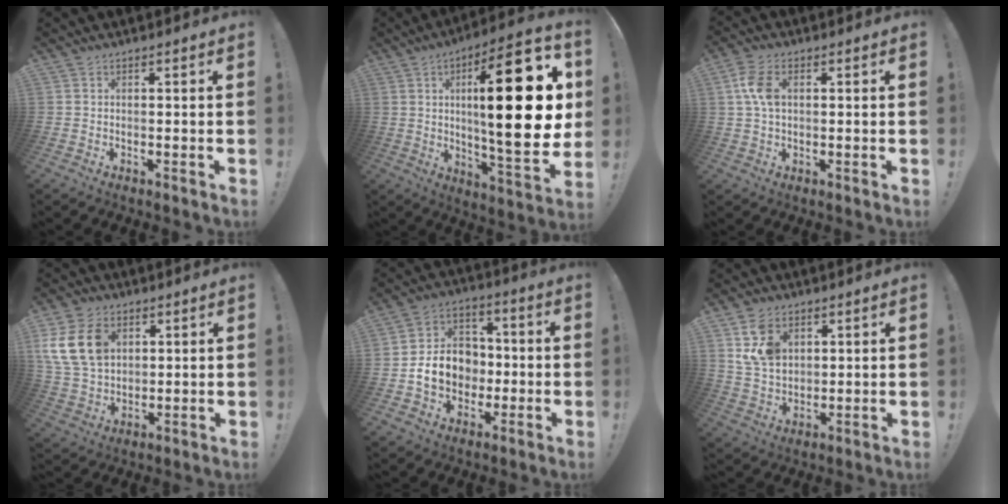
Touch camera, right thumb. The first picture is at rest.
{"total": 28.3, "force": [4.6, 7.4, 26.9], "torque": [-0.416, -0.020, 0.066]}
{"total": 7.1, "force": [1.1, 4.5, 5.4], "torque": [-0.113, 0.002, 0.019]}
{"total": 16.1, "force": [5.6, 11.6, 9.6], "torque": [-0.186, -0.017, 0.109]}
{"total": 12.9, "force": [-2.5, 11.0, 6.3], "torque": [-0.107, 0.025, -0.038]}
{"total": 10.4, "force": [4.7, 7.3, 5.7], "torque": [-0.102, -0.011, 0.093]}